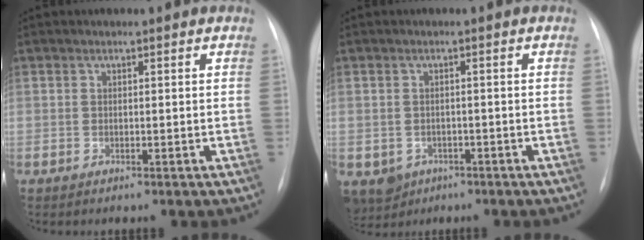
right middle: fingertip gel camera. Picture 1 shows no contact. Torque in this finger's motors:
{"motor_torque": [0.15, -0.17, 0.00, 0.01]}